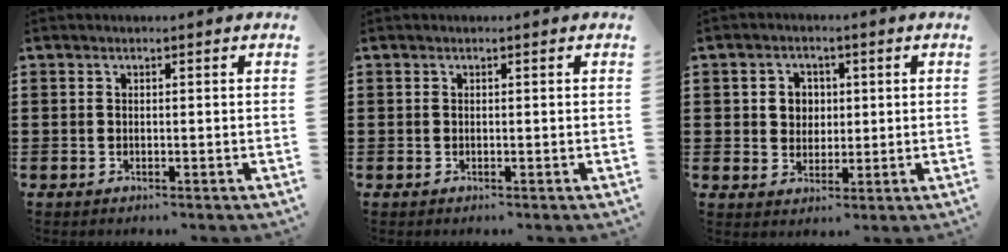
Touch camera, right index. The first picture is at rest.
{"total": 0.0}
{"total": 3.7, "force": [0.7, 3.4, 1.3], "torque": [-0.039, 0.012, 0.008]}